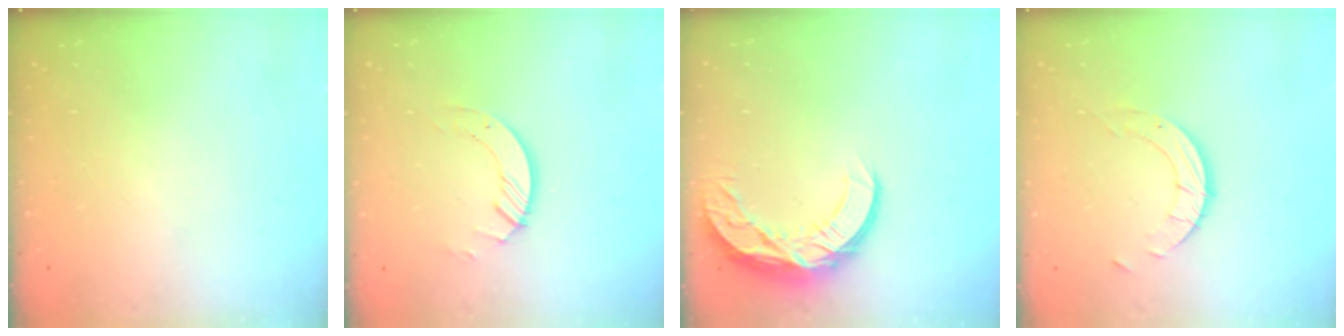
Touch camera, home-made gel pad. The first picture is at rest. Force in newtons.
{"total": 5.2, "press": 5.2, "slide": 0.3}
{"total": 11.3, "press": 11.3, "slide": 0.7}
{"total": 4.9, "press": 4.9, "slide": 0.3}